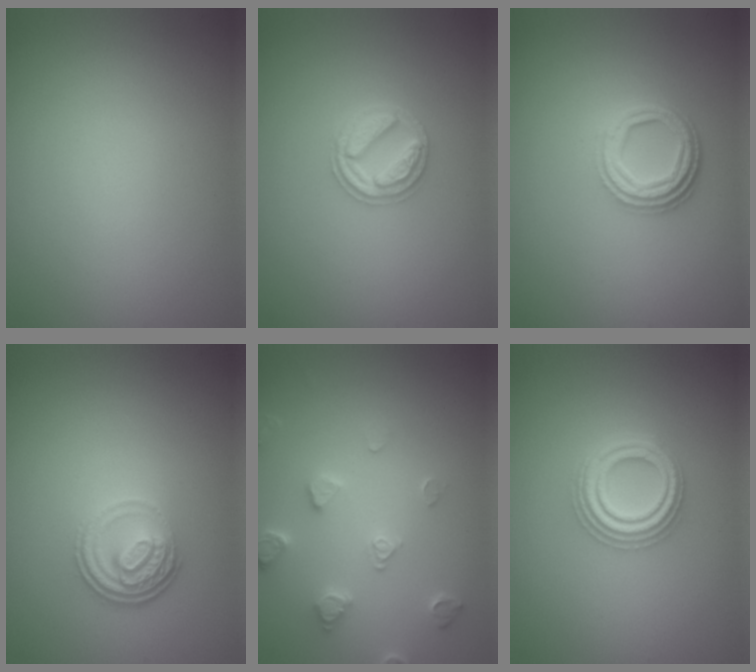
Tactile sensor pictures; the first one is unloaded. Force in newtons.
{"total": 2.7, "press": 2.7, "slide": 0.3}
{"total": 4.2, "press": 3.2, "slide": 2.7}
{"total": 3.5, "press": 2.6, "slide": 2.3}
{"total": 2.9, "press": 2.8, "slide": 0.7}
{"total": 4.4, "press": 4.3, "slide": 0.8}